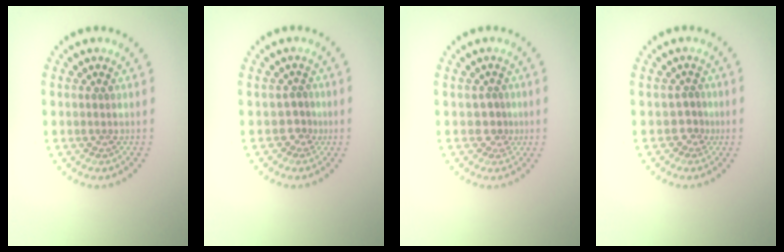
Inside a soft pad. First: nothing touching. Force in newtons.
{"total": 1.2, "press": 0.9, "slide": 0.8}
{"total": 1.7, "press": 1.3, "slide": 1.2}
{"total": 1.2, "press": 0.9, "slide": 0.8}